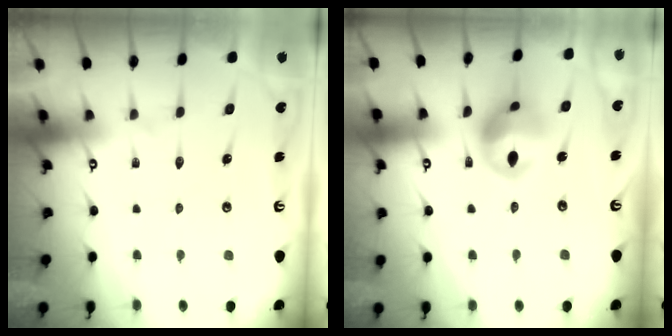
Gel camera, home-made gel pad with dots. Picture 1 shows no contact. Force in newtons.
{"total": 12.1, "press": 12.0, "slide": 1.6}